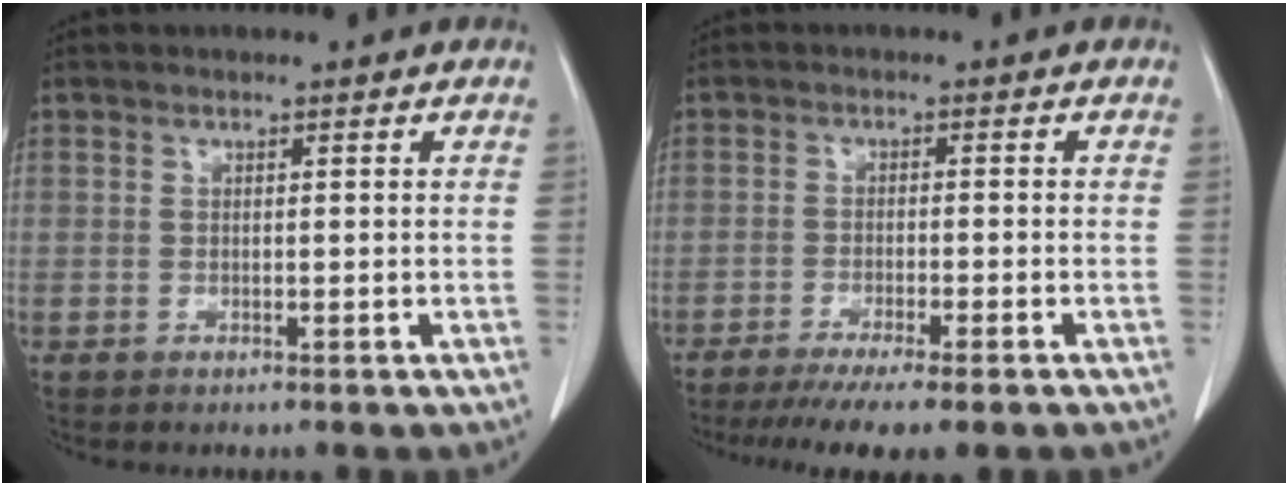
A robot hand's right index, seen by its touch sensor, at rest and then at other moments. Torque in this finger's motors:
{"motor_torque": [1.06, -1.09, 0.51, 0.14]}